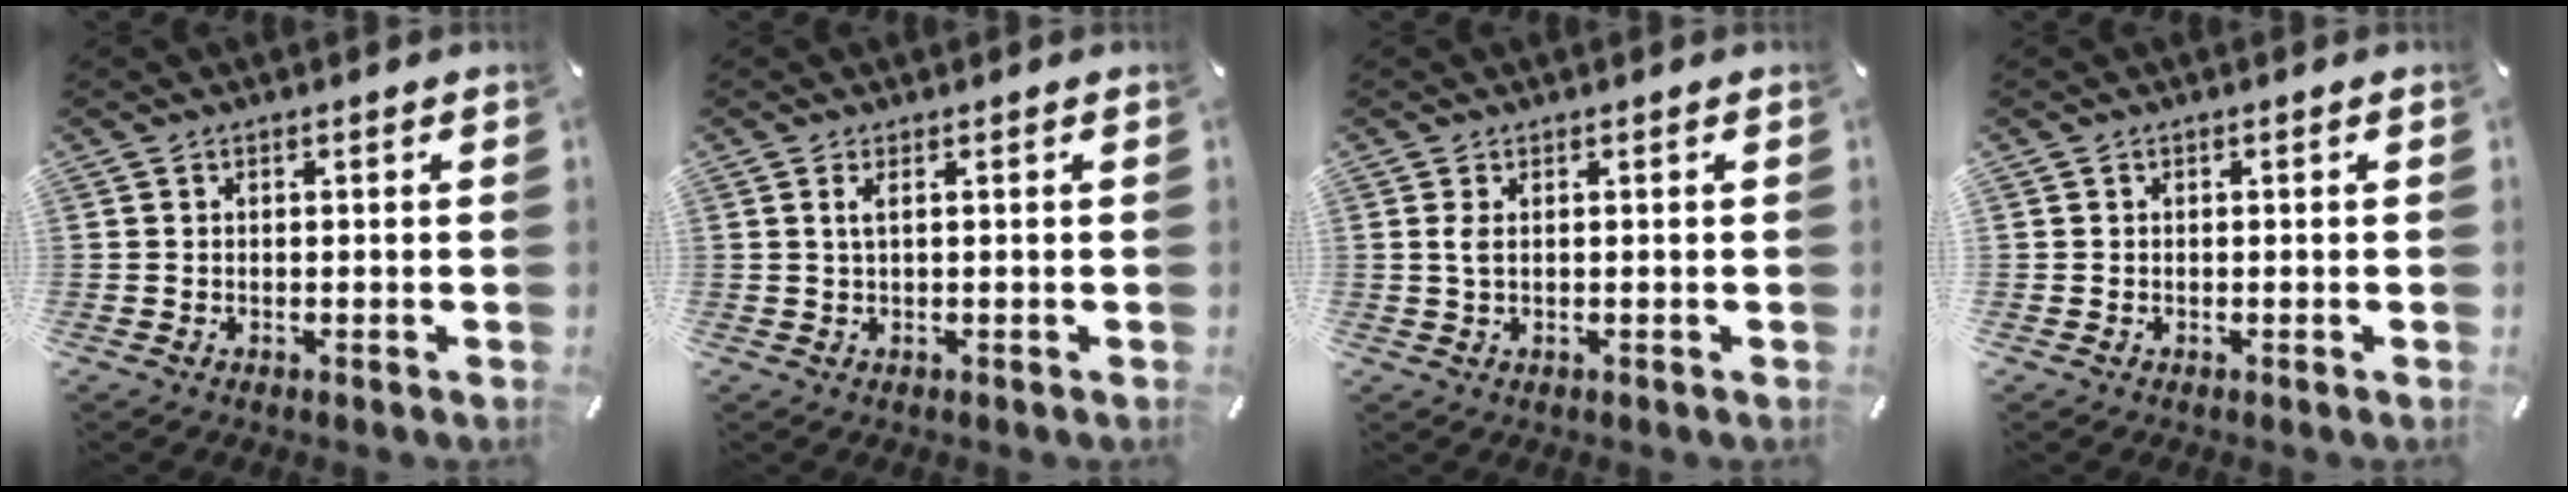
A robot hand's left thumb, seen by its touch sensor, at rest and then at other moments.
{"total": 1.7, "force": [0.4, 0.2, 1.7], "torque": [-0.034, 0.000, 0.007]}
{"total": 2.1, "force": [0.4, 0.7, 1.9], "torque": [-0.046, 0.001, 0.003]}
{"total": 0.6, "force": [0.0, 0.5, -0.1], "torque": [0.005, 0.006, -0.003]}